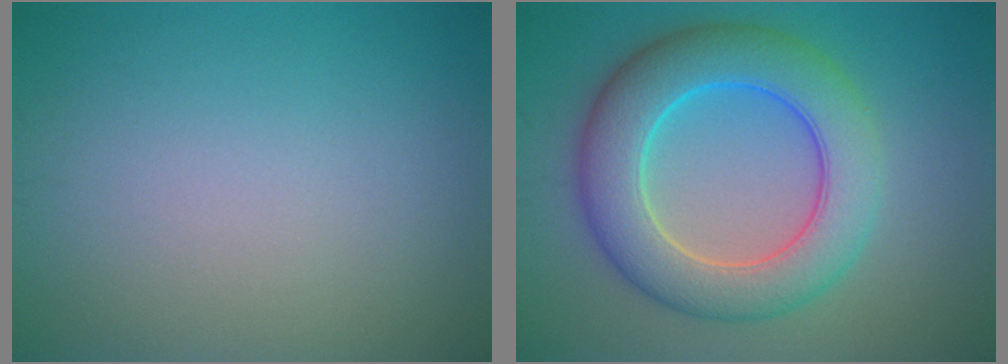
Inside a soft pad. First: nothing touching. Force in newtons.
{"total": 8.6, "press": 8.6, "slide": 0.2}